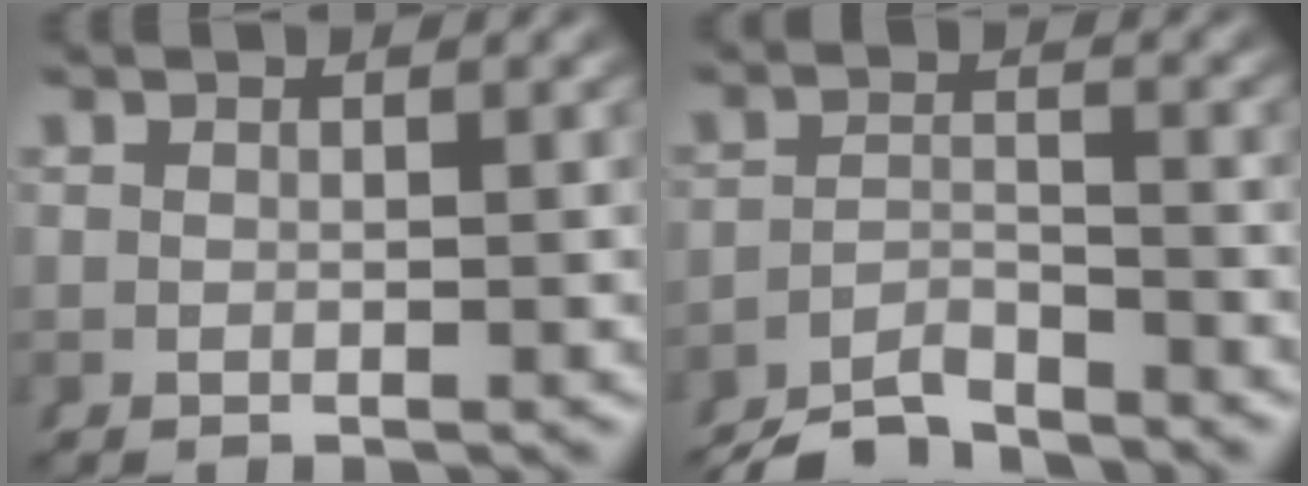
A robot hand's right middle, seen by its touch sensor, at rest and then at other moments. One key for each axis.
{"total": 5.2, "fx": -4.9, "fy": 0.9, "fz": 1.5, "tx": -0.003, "ty": -0.004, "tz": -0.083}